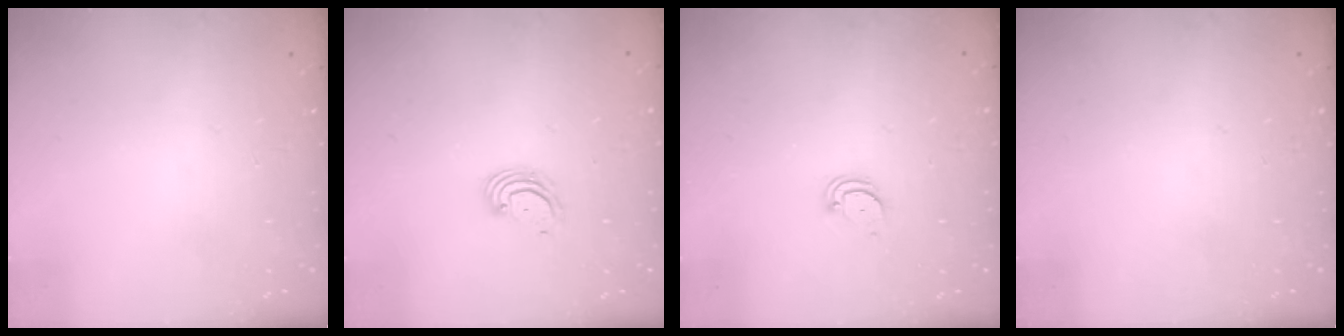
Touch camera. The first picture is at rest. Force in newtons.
{"total": 3.2, "press": 3.2, "slide": 0.1}
{"total": 2.1, "press": 2.1, "slide": 0.2}
{"total": 0.0}